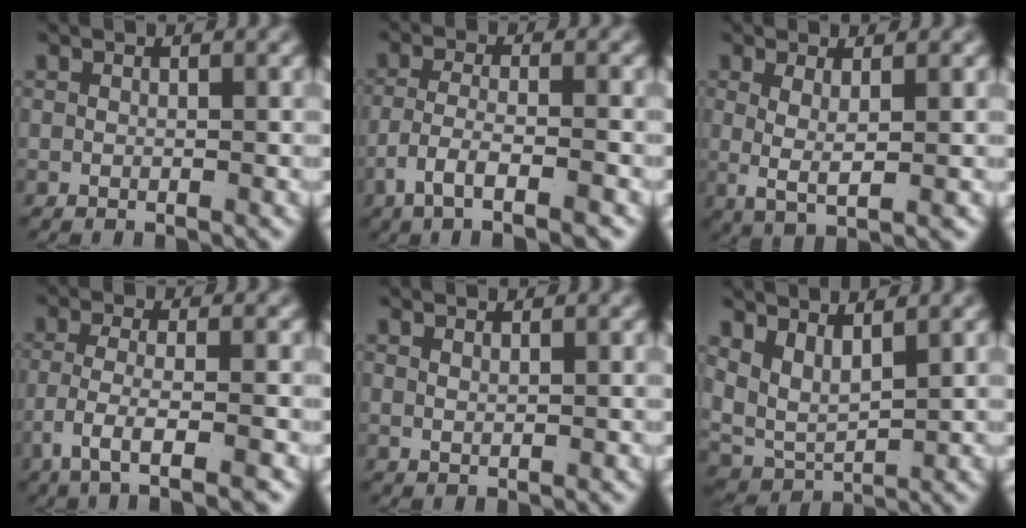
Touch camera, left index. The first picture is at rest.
{"total": 5.1, "force": [-3.1, 1.6, 3.7], "torque": [-0.070, -0.026, -0.039]}
{"total": 3.8, "force": [0.2, 1.4, 3.5], "torque": [-0.072, -0.016, 0.013]}
{"total": 5.3, "force": [-3.0, 1.3, 4.1], "torque": [-0.085, -0.030, -0.036]}
{"total": 1.0, "force": [0.7, -0.6, 0.2], "torque": [-0.003, -0.007, 0.022]}
{"total": 6.9, "force": [2.0, 5.5, 3.8], "torque": [-0.095, -0.024, 0.034]}